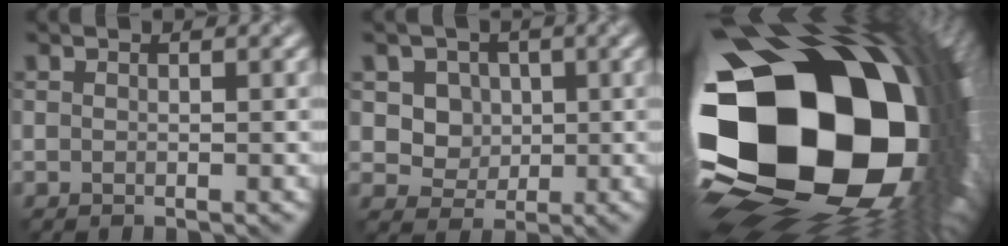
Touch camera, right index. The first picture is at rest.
{"total": 4.8, "force": [1.3, 4.2, 2.1], "torque": [-0.039, -0.005, 0.026]}
{"total": 23.2, "force": [-1.5, 15.5, 17.2], "torque": [-0.313, -0.067, -0.023]}